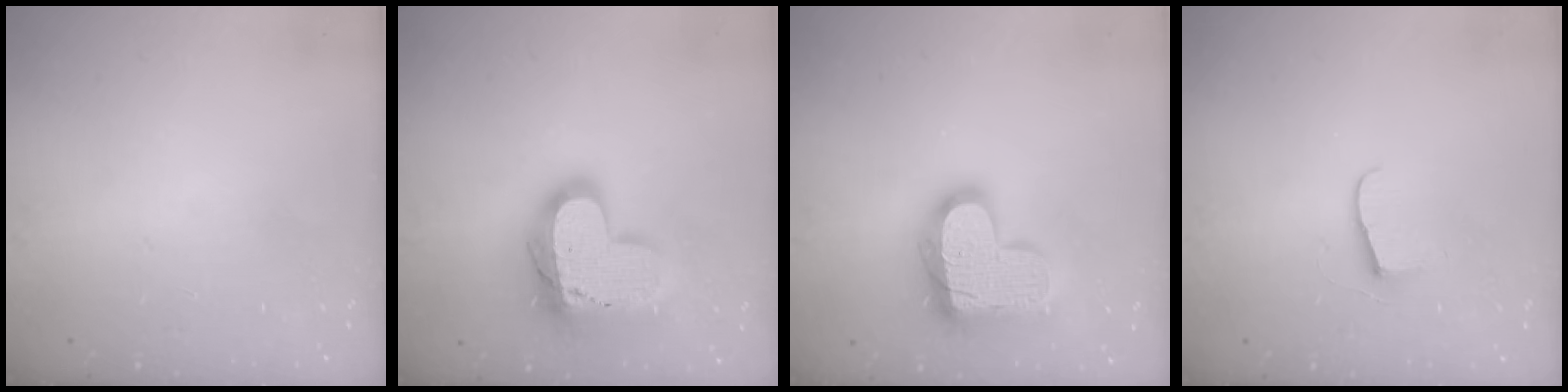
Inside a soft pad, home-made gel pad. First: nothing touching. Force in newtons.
{"total": 19.8, "press": 19.7, "slide": 1.5}
{"total": 17.9, "press": 17.9, "slide": 1.4}
{"total": 6.2, "press": 6.2, "slide": 0.5}